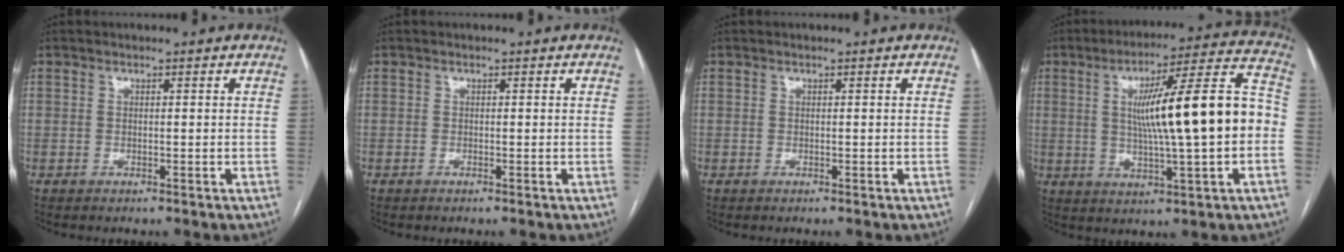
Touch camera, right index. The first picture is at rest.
{"total": 0.0}
{"total": 0.0}
{"total": 17.5, "force": [0.0, 1.3, 17.5], "torque": [-0.265, 0.028, 0.001]}